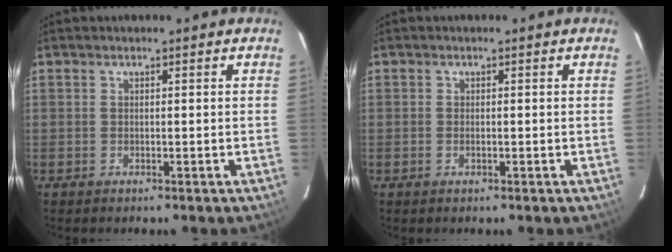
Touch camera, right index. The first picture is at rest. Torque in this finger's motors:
{"motor_torque": [-0.40, 0.10, -0.08, -0.01]}